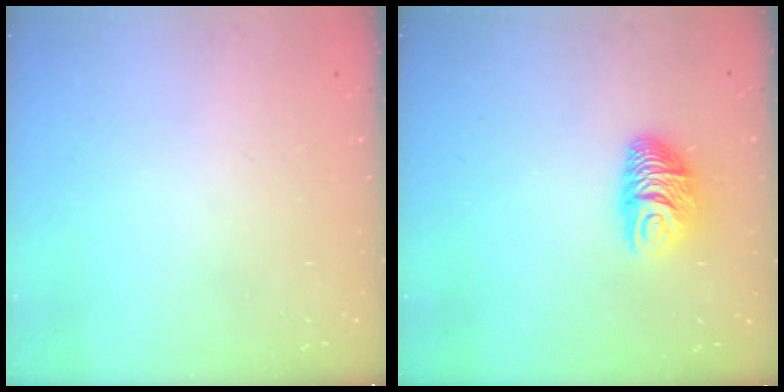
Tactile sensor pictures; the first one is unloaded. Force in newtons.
{"total": 9.5, "press": 9.4, "slide": 0.8}